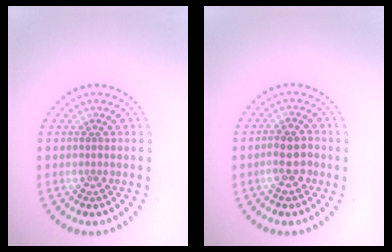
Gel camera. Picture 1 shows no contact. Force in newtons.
{"total": 2.6, "press": 2.6, "slide": 0.7}